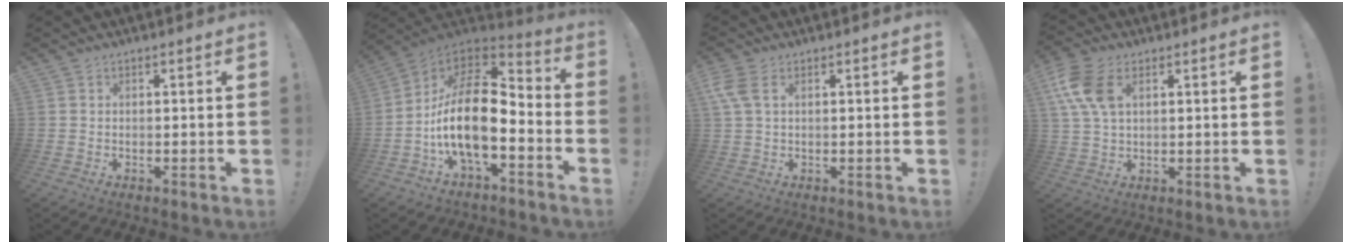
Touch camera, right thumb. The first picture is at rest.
{"total": 19.4, "force": [-3.4, 9.1, 16.7], "torque": [-0.317, 0.013, -0.054]}
{"total": 5.1, "force": [1.9, 2.7, 3.9], "torque": [-0.098, 0.002, 0.036]}
{"total": 11.2, "force": [3.9, 6.5, 8.2], "torque": [-0.181, 0.001, 0.075]}